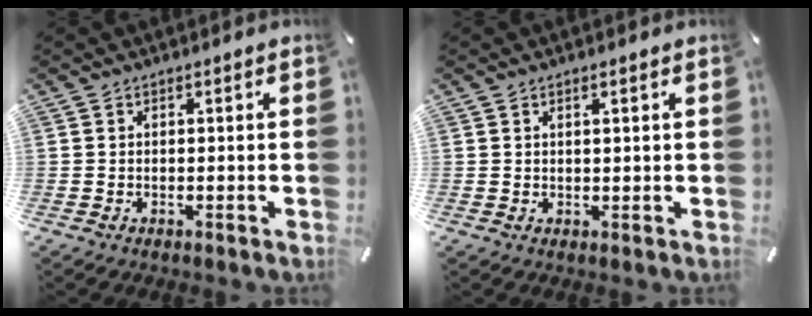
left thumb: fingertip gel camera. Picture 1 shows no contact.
{"total": 1.0, "force": [0.5, 0.1, 0.9], "torque": [-0.018, -0.001, 0.008]}